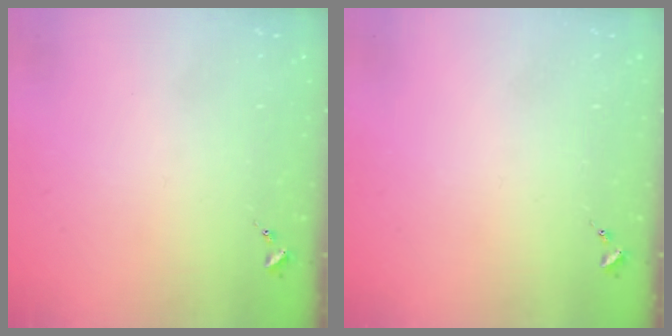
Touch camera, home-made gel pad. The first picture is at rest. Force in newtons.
{"total": 0.0}